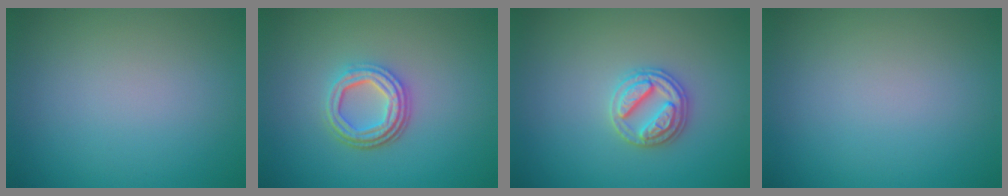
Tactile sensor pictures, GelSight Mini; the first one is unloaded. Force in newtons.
{"total": 4.2, "press": 3.2, "slide": 2.7}
{"total": 2.8, "press": 2.8, "slide": 0.2}
{"total": 0.0}